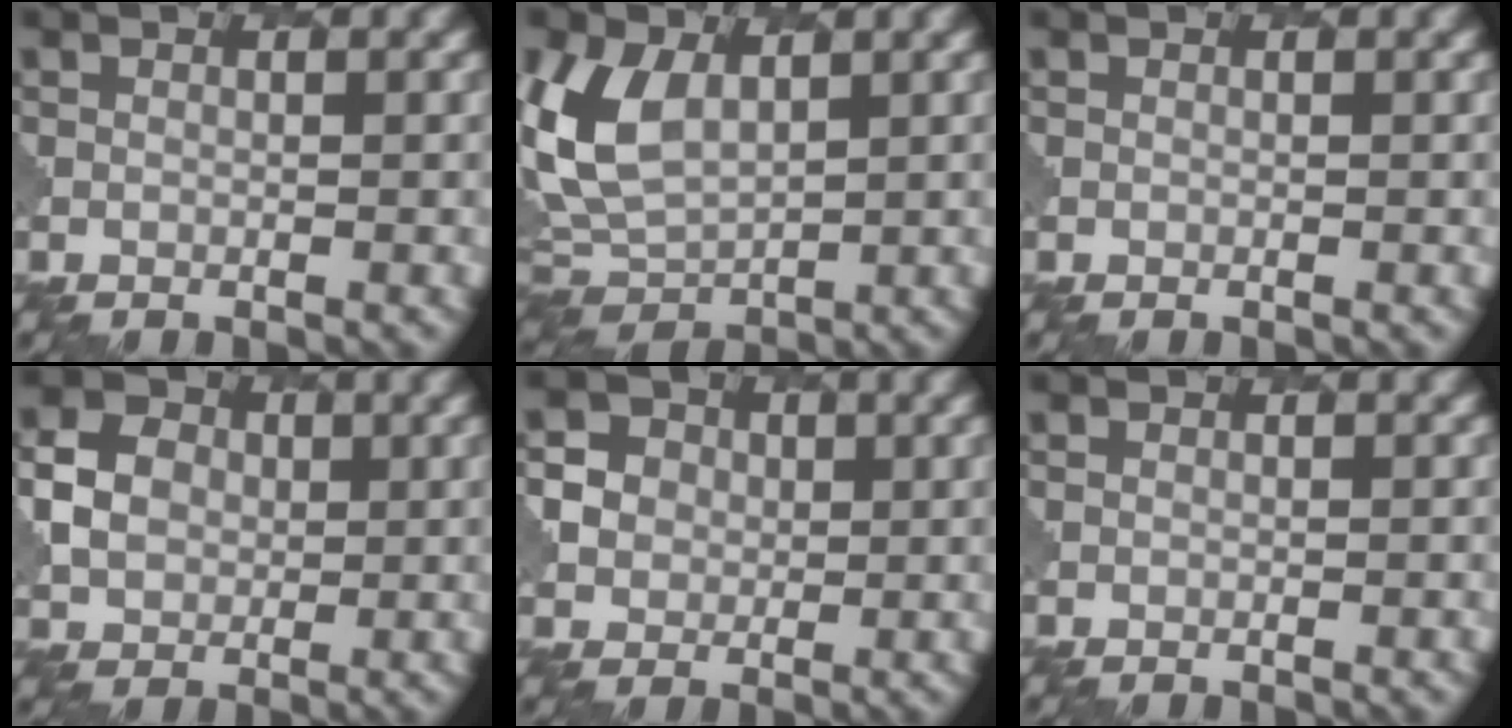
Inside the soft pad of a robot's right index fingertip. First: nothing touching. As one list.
[{"total": 6.8, "force": [1.9, 4.3, 4.8], "torque": [-0.116, 0.002, 0.029]}, {"total": 0.0}, {"total": 3.8, "force": [0.5, 3.4, 1.7], "torque": [-0.034, 0.008, 0.004]}, {"total": 4.9, "force": [1.9, 4.3, 1.4], "torque": [-0.023, 0.024, 0.028]}, {"total": 0.0}]